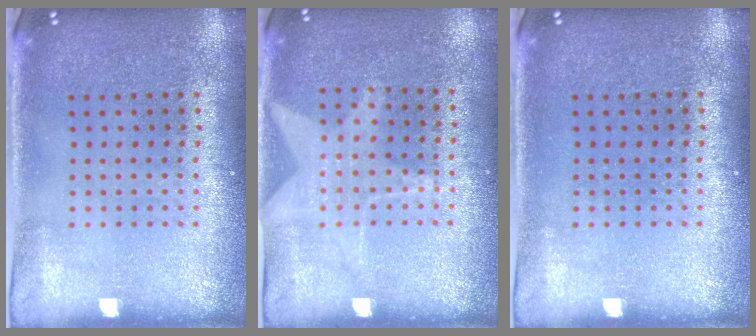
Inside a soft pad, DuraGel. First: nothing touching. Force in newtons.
{"total": 1.2, "press": 0.9, "slide": 0.8}
{"total": 0.0}